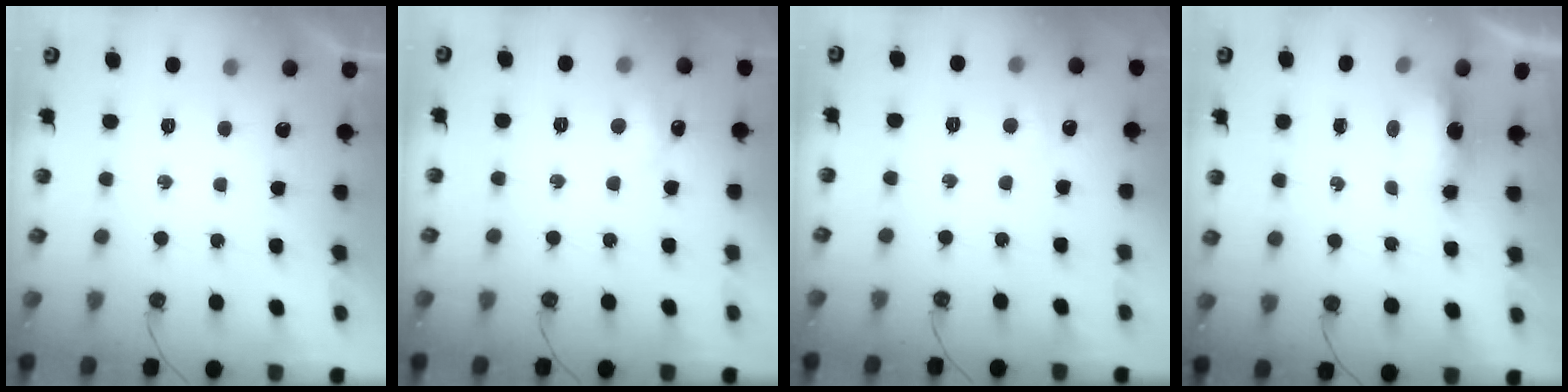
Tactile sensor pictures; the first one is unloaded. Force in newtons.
{"total": 5.1, "press": 5.0, "slide": 1.0}
{"total": 3.5, "press": 3.4, "slide": 0.5}
{"total": 5.8, "press": 5.6, "slide": 1.5}